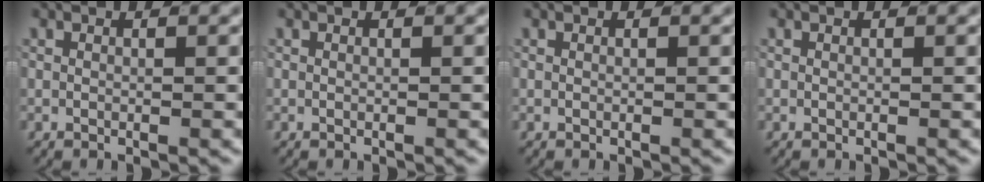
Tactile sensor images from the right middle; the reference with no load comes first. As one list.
[{"total": 0.0}, {"total": 0.0}, {"total": 0.0}]